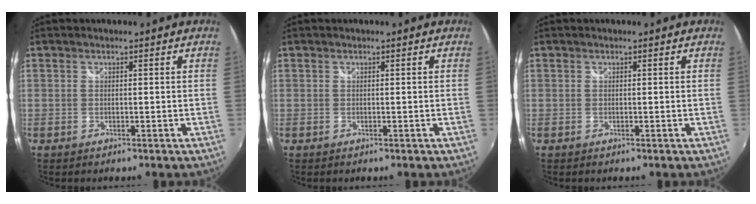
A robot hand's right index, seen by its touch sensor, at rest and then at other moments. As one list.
[{"total": 0.0}, {"total": 0.0}]